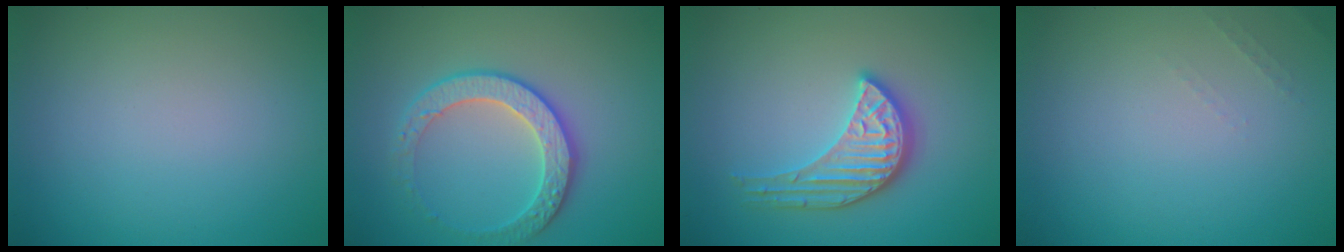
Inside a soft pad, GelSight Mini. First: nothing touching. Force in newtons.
{"total": 3.7, "press": 3.6, "slide": 0.9}
{"total": 3.9, "press": 3.5, "slide": 1.6}
{"total": 0.6, "press": 0.6, "slide": 0.2}